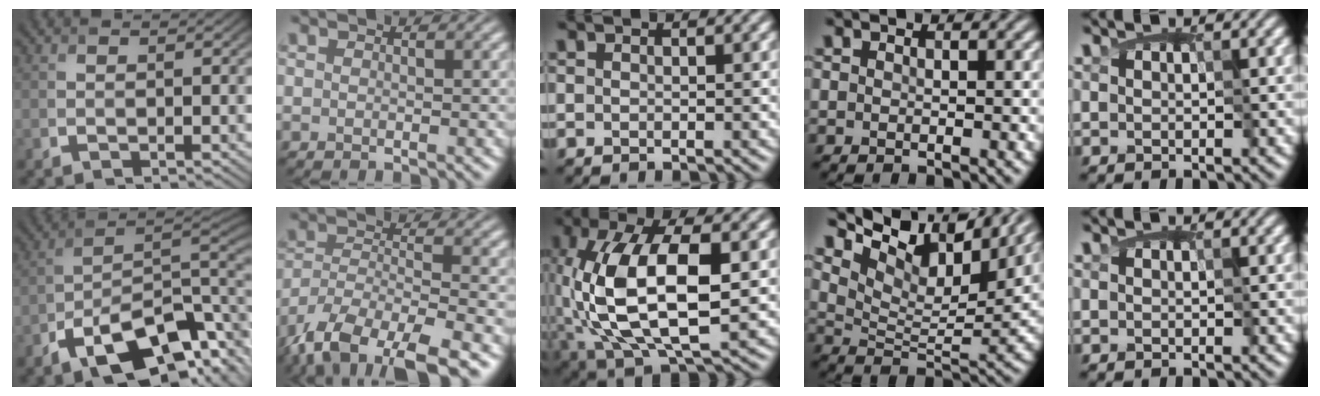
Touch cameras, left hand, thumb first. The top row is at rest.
{"thumb": {"total": 14.4, "force": [-7.6, 7.0, 10.0], "torque": [-0.154, -0.020, -0.134]}, "index": {"total": 11.5, "force": [-8.2, 4.2, 6.8], "torque": [-0.128, -0.026, -0.145]}, "middle": {"total": 12.6, "force": [-0.1, 6.1, 11.0], "torque": [-0.223, 0.002, 0.001]}, "ring": {"total": 11.4, "force": [8.6, 4.2, 6.3], "torque": [-0.126, 0.015, 0.146]}}